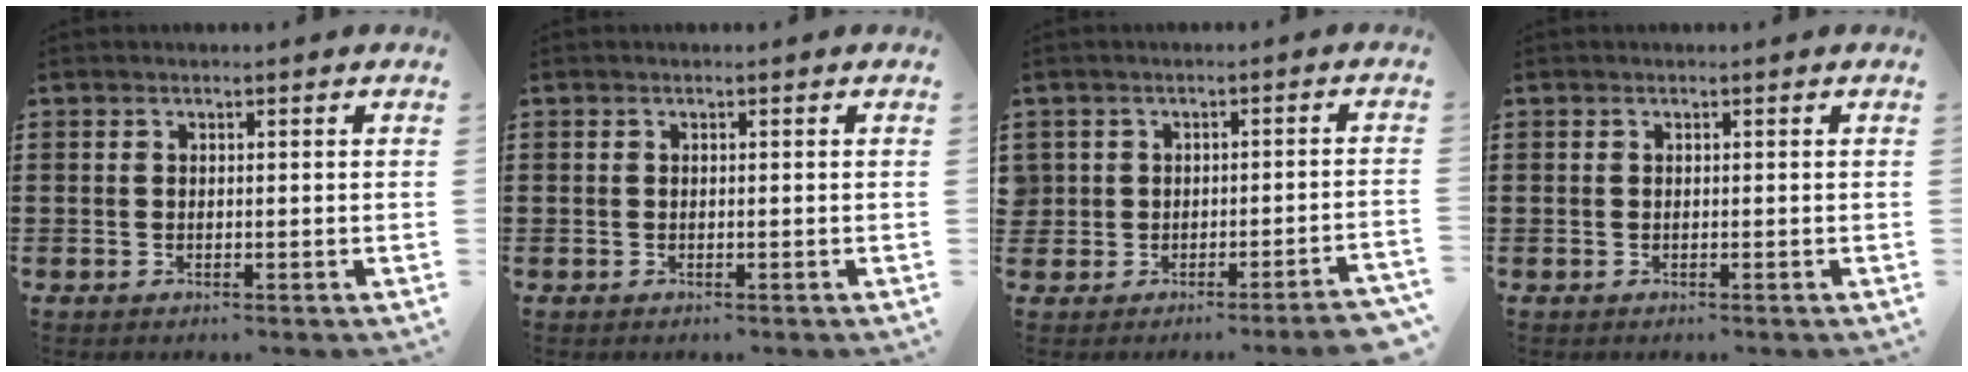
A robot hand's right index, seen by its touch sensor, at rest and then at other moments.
{"total": 0.0}
{"total": 2.1, "force": [-1.9, 0.8, 0.4], "torque": [-0.014, 0.004, -0.044]}
{"total": 0.0}